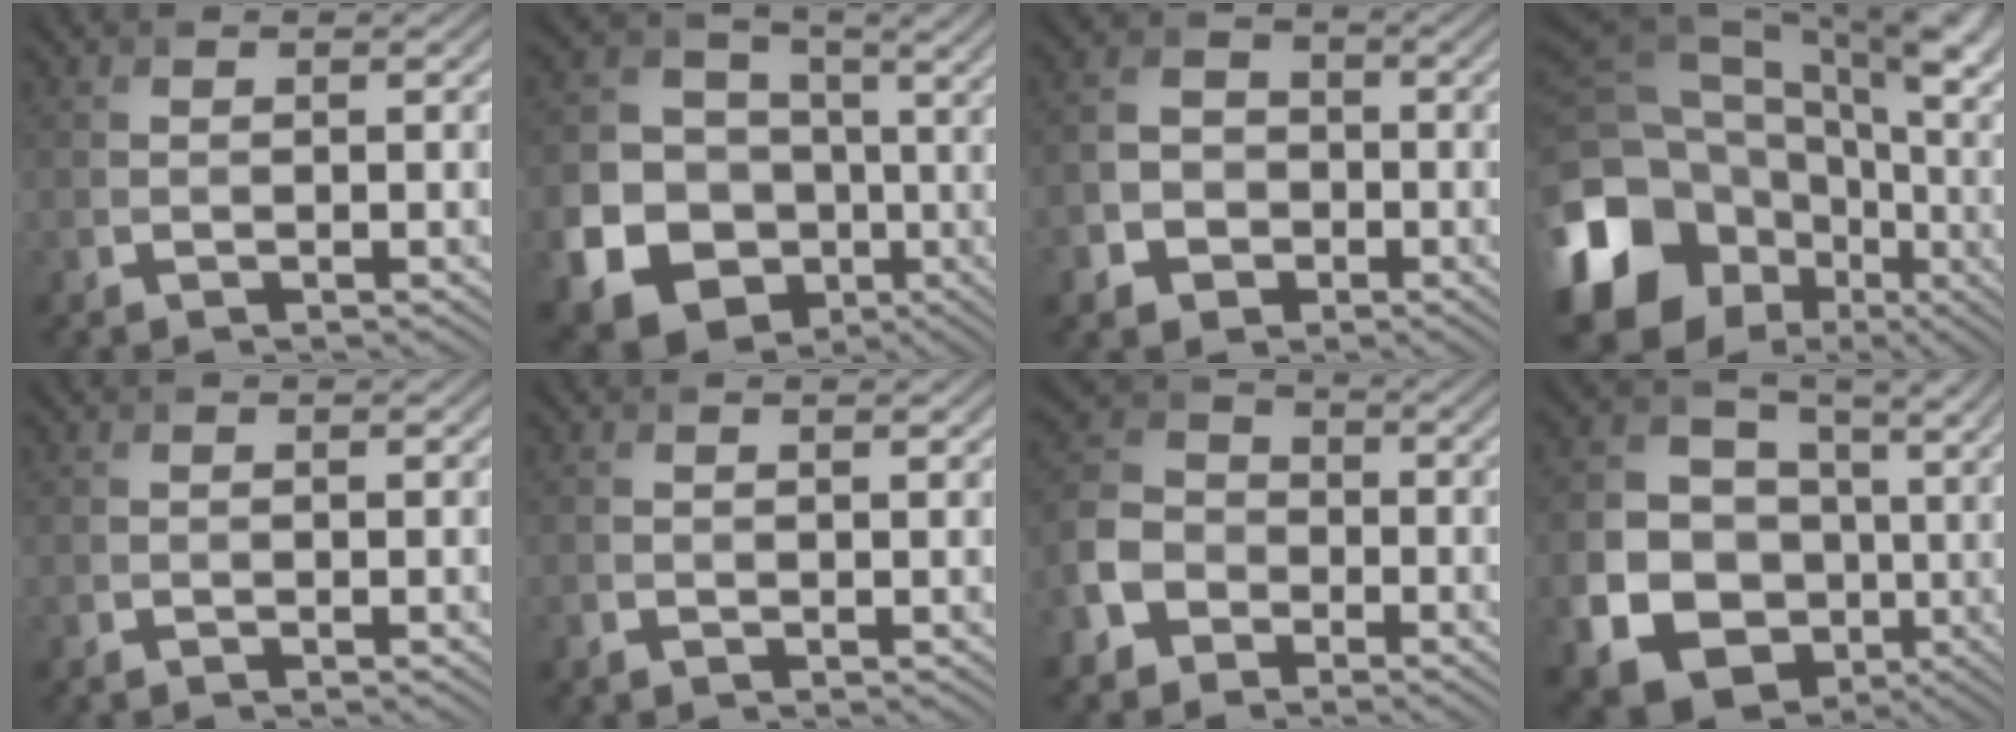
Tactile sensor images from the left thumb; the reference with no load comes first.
{"total": 16.1, "force": [-4.2, 14.1, 6.6], "torque": [-0.169, -0.045, -0.076]}
{"total": 6.1, "force": [-2.5, 5.0, 2.3], "torque": [-0.054, -0.011, -0.058]}
{"total": 22.2, "force": [-3.2, 17.9, 12.8], "torque": [-0.297, -0.029, -0.051]}
{"total": 0.0}
{"total": 1.1, "force": [0.3, 0.6, 0.9], "torque": [-0.022, -0.001, 0.010]}
{"total": 7.7, "force": [-4.0, 5.7, 3.2], "torque": [-0.099, -0.008, -0.096]}
{"total": 13.3, "force": [-2.5, 11.4, 6.5], "torque": [-0.166, -0.049, -0.036]}